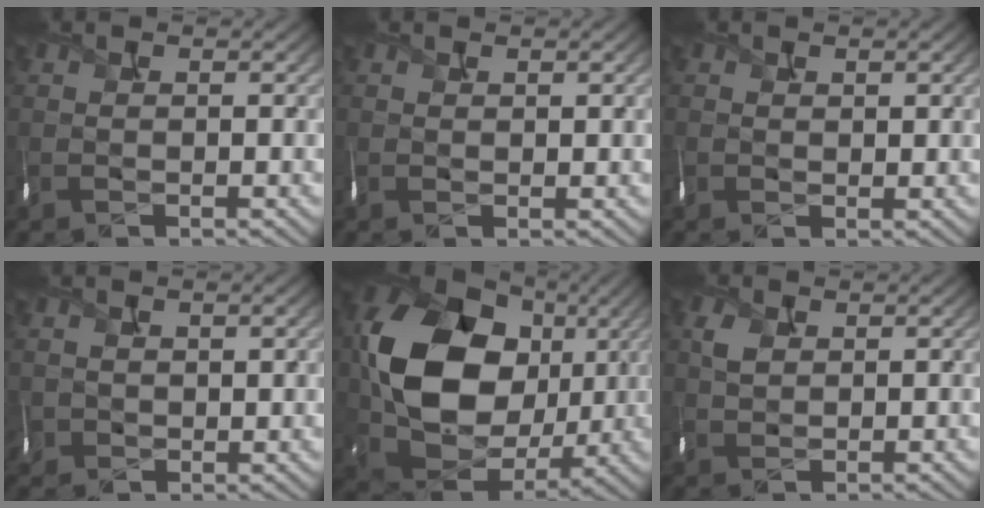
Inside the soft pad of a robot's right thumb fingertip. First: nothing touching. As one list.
[{"total": 1.2, "force": [0.6, 0.7, 0.8], "torque": [-0.021, -0.001, 0.015]}, {"total": 2.0, "force": [0.8, 1.2, 1.3], "torque": [-0.034, -0.002, 0.020]}, {"total": 3.2, "force": [1.1, 2.3, 2.0], "torque": [-0.060, -0.001, 0.026]}, {"total": 15.9, "force": [2.3, 12.7, 9.3], "torque": [-0.185, -0.018, 0.045]}, {"total": 1.4, "force": [0.6, 1.2, 0.5], "torque": [-0.021, -0.006, 0.017]}]